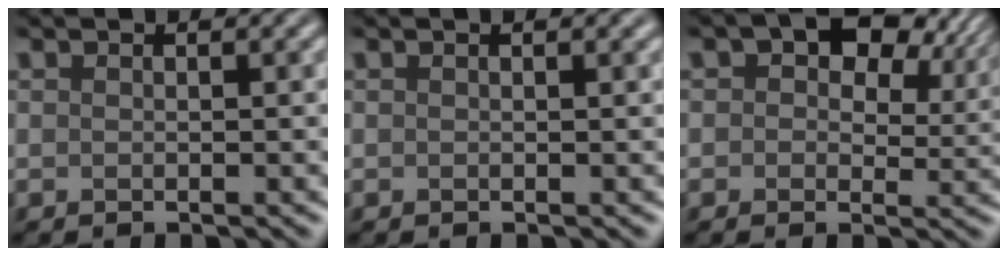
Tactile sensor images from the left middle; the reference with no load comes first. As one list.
[{"total": 1.0, "force": [0.6, 0.1, 0.9], "torque": [-0.012, 0.006, 0.008]}, {"total": 8.1, "force": [3.5, 4.8, 5.5], "torque": [-0.070, 0.008, 0.042]}]